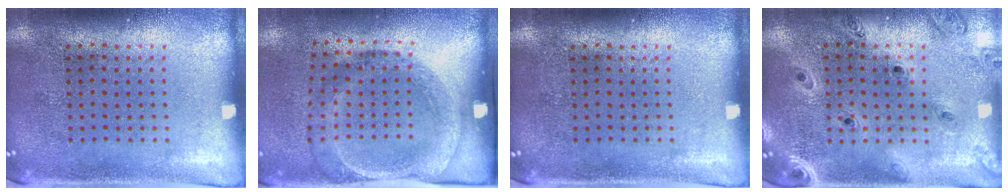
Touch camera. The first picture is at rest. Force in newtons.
{"total": 1.8, "press": 1.1, "slide": 1.4}
{"total": 0.0}
{"total": 1.4, "press": 1.4, "slide": 0.2}